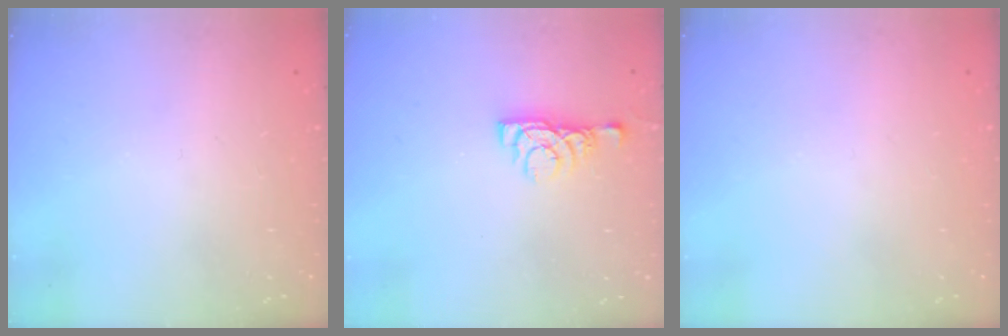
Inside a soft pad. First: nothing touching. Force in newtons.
{"total": 5.6, "press": 5.5, "slide": 0.8}
{"total": 0.0}